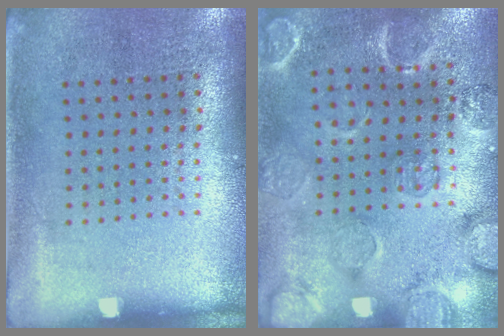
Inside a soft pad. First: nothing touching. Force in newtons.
{"total": 2.5, "press": 2.2, "slide": 1.2}